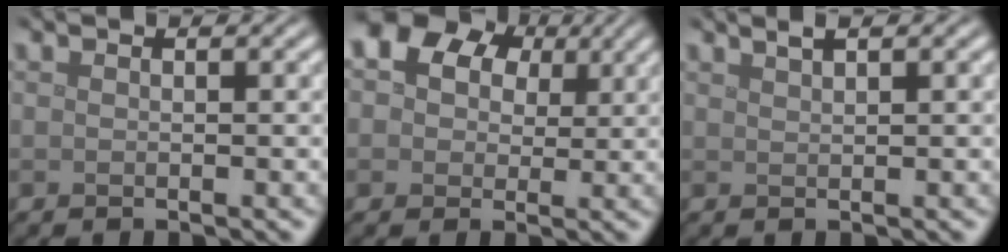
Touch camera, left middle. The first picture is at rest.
{"total": 11.2, "force": [4.8, 8.5, 5.4], "torque": [-0.093, 0.041, 0.053]}
{"total": 1.4, "force": [1.0, 0.4, 0.9], "torque": [-0.009, 0.003, 0.014]}